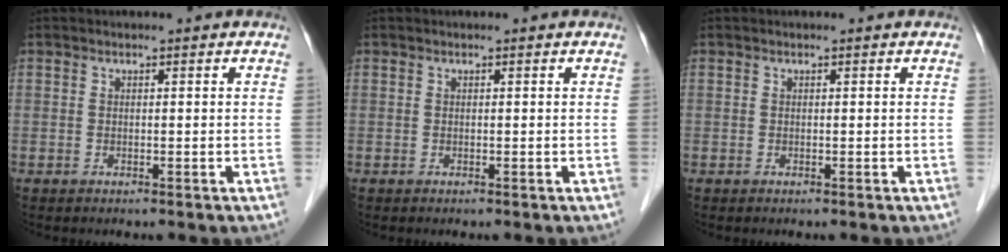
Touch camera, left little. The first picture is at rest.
{"total": 0.0}
{"total": 0.0}